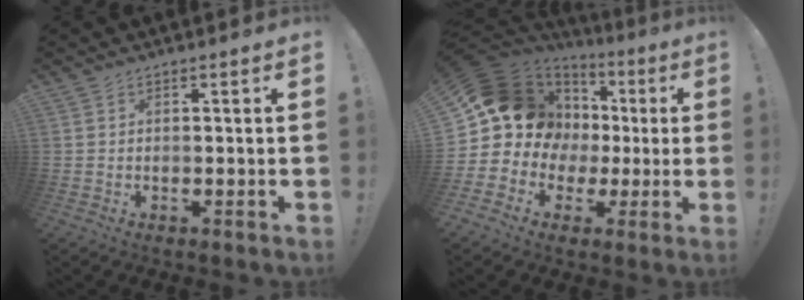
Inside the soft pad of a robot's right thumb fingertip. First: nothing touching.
{"total": 17.7, "force": [5.4, 14.4, 8.7], "torque": [-0.144, -0.024, 0.128]}